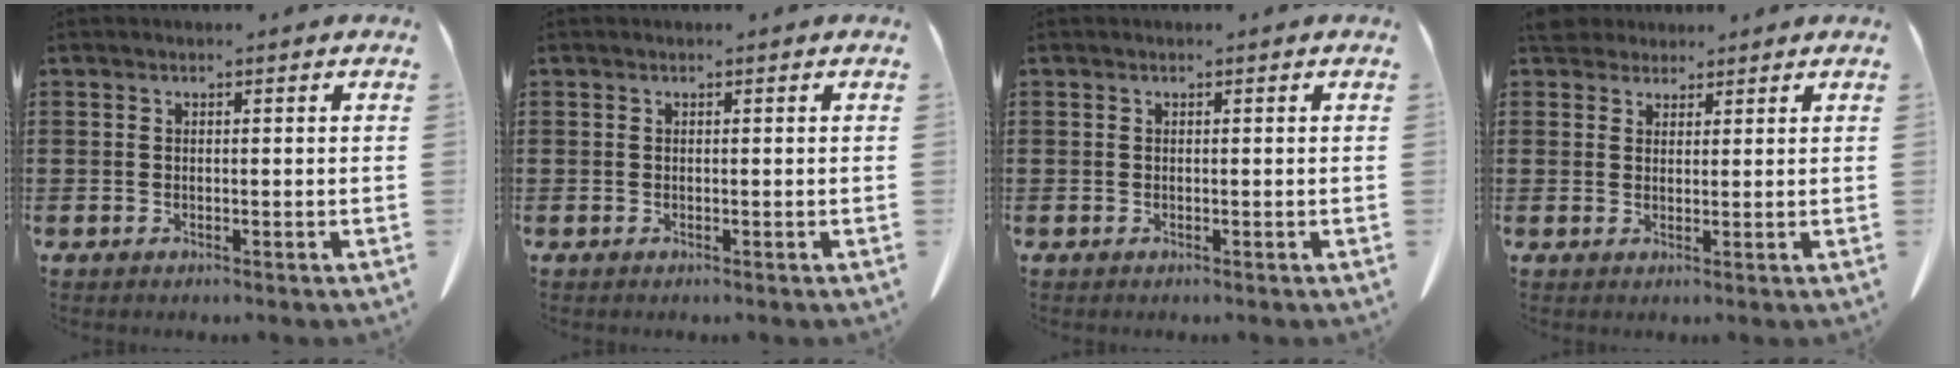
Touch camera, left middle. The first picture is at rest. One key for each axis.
{"total": 0.0}
{"total": 0.0}
{"total": 3.4, "fx": 3.0, "fy": 1.3, "fz": 0.6, "tx": -0.015, "ty": -0.002, "tz": 0.059}